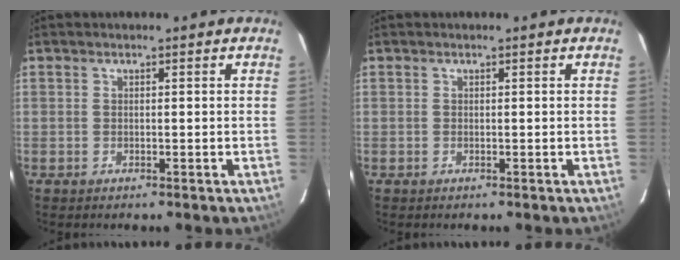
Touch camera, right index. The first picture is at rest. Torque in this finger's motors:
{"motor_torque": [0.00, 0.01, 0.00, 0.01]}